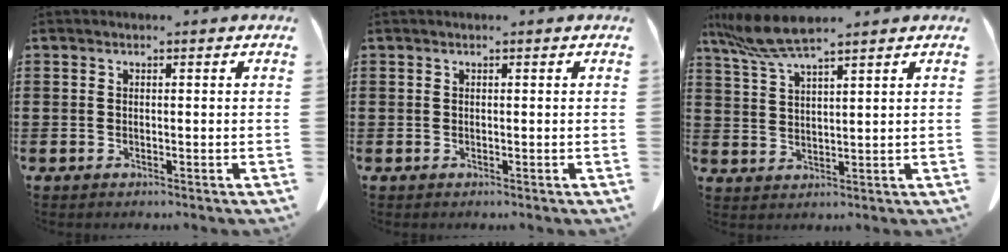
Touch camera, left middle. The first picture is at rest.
{"total": 0.0}
{"total": 6.6, "force": [5.3, 0.5, 3.9], "torque": [-0.098, -0.018, 0.095]}